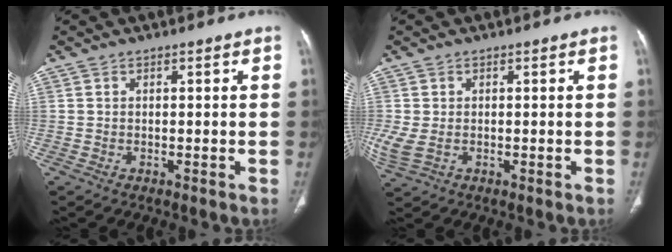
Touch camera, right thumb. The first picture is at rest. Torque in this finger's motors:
{"motor_torque": [2.62, 2.40, 0.25, 0.55, 0.25]}